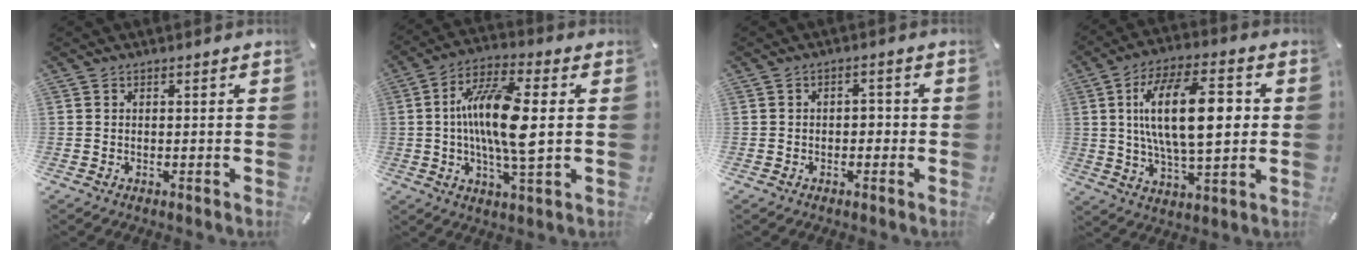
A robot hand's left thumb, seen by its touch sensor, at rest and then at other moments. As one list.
[{"total": 15.3, "force": [0.5, 4.4, 14.6], "torque": [-0.294, -0.005, 0.000]}, {"total": 2.1, "force": [-1.0, 1.5, 1.1], "torque": [-0.022, 0.011, -0.023]}, {"total": 20.0, "force": [2.9, 9.1, 17.6], "torque": [-0.308, 0.000, 0.038]}]